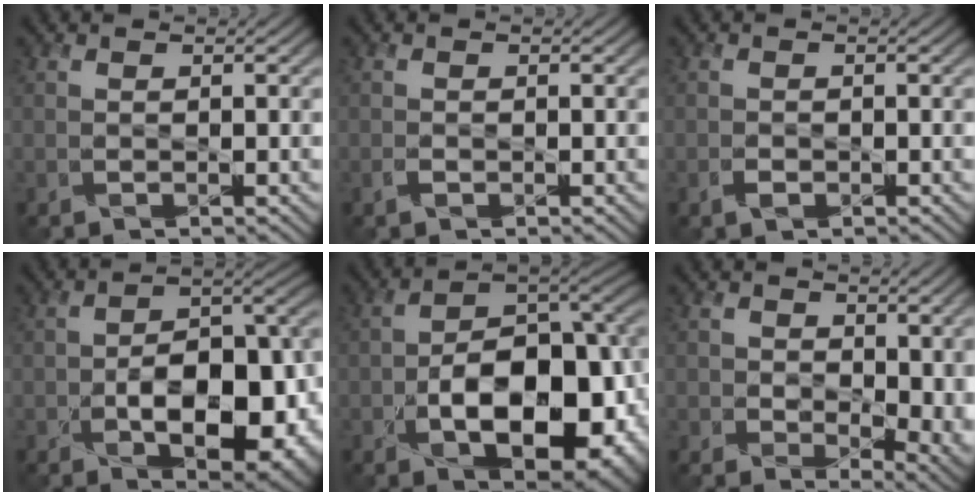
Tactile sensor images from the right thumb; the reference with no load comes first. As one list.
[{"total": 0.7, "force": [-0.4, 0.4, 0.4], "torque": [-0.011, -0.001, -0.007]}, {"total": 1.1, "force": [-0.6, 0.7, 0.6], "torque": [-0.013, -0.002, -0.012]}, {"total": 13.1, "force": [-3.8, 7.2, 10.2], "torque": [-0.154, -0.020, -0.053]}, {"total": 16.4, "force": [-4.8, 9.2, 12.7], "torque": [-0.172, -0.029, -0.071]}, {"total": 8.5, "force": [0.0, 6.1, 5.9], "torque": [-0.107, -0.034, 0.016]}]